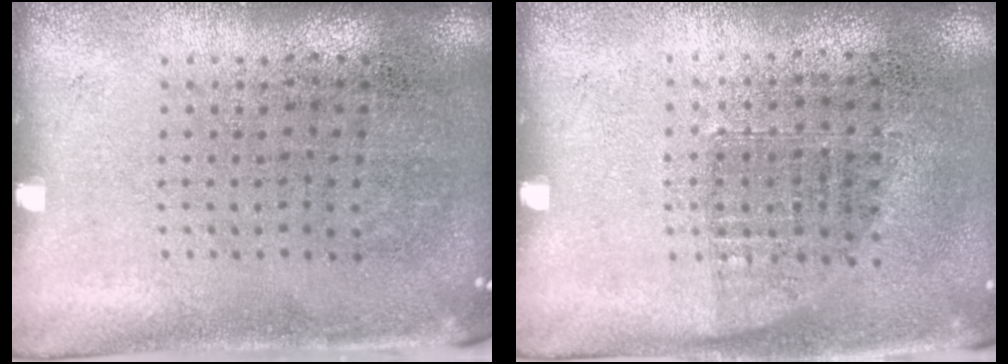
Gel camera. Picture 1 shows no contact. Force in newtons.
{"total": 0.7, "press": 0.6, "slide": 0.3}